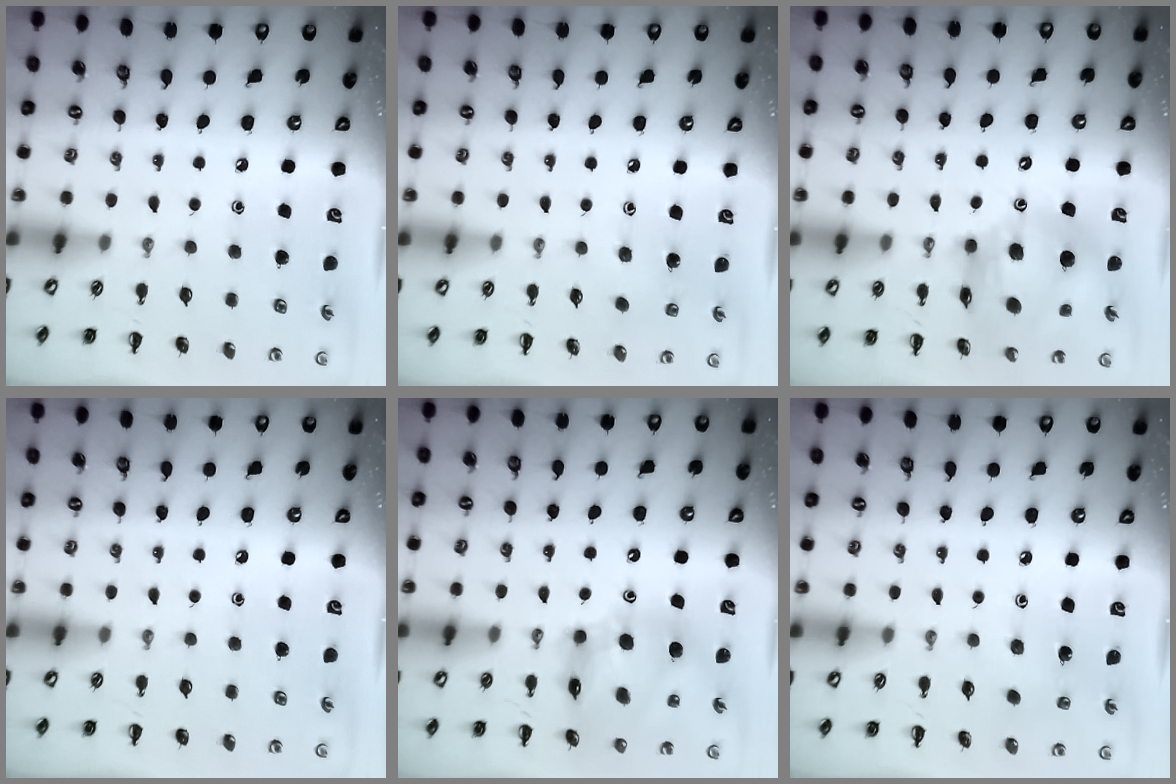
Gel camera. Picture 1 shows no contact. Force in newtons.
{"total": 5.2, "press": 5.1, "slide": 1.3}
{"total": 14.4, "press": 13.8, "slide": 4.1}
{"total": 0.0}
{"total": 11.4, "press": 10.9, "slide": 3.3}
{"total": 2.9, "press": 2.8, "slide": 0.9}